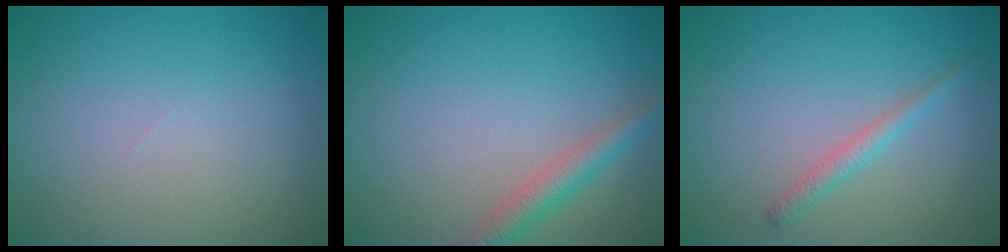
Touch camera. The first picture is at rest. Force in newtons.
{"total": 2.7, "press": 2.7, "slide": 0.1}
{"total": 1.4, "press": 1.4, "slide": 0.1}